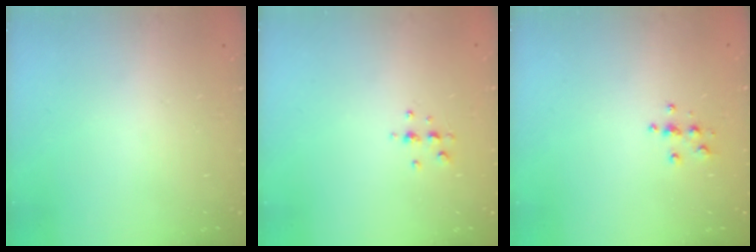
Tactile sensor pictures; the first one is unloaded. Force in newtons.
{"total": 5.0, "press": 4.9, "slide": 0.9}
{"total": 3.9, "press": 3.9, "slide": 0.4}